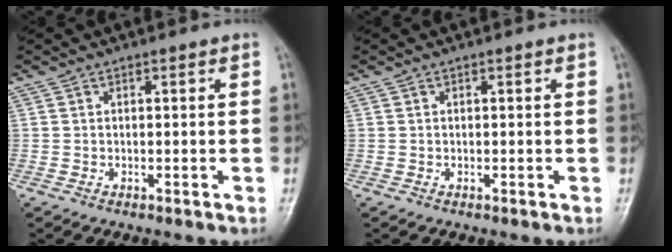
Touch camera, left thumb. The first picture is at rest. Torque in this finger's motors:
{"motor_torque": [-0.31, 0.04, 0.05, -0.04, -0.01]}